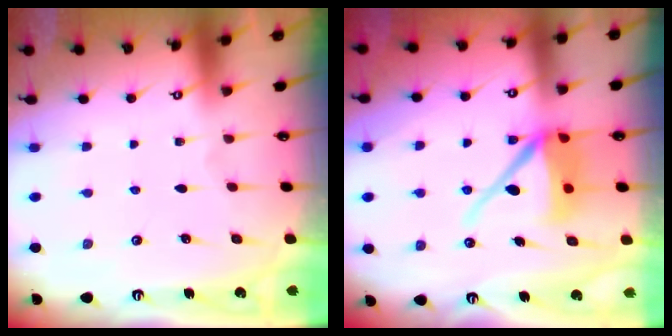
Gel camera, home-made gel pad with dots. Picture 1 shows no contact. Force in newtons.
{"total": 11.5, "press": 11.4, "slide": 1.5}